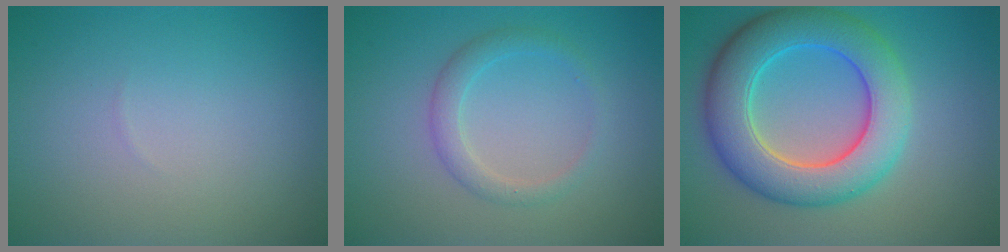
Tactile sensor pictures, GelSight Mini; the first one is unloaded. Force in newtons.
{"total": 2.1, "press": 2.1, "slide": 0.1}
{"total": 8.6, "press": 8.6, "slide": 0.5}